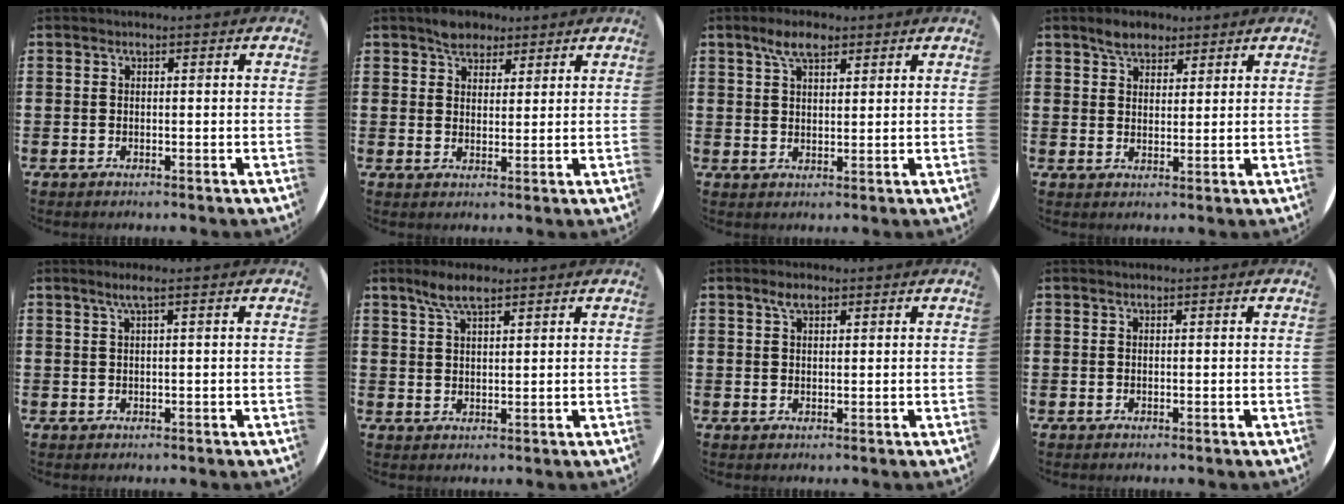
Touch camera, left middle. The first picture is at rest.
{"total": 3.3, "force": [2.7, 1.8, 0.5], "torque": [-0.008, 0.004, 0.052]}
{"total": 4.6, "force": [3.2, 1.8, 2.8], "torque": [-0.051, 0.004, 0.055]}
{"total": 3.5, "force": [2.9, 1.8, 0.9], "torque": [-0.015, 0.004, 0.054]}
{"total": 1.7, "force": [0.8, -0.1, 1.5], "torque": [-0.028, 0.002, 0.012]}
{"total": 4.5, "force": [3.2, 1.2, 2.9], "torque": [-0.063, 0.005, 0.057]}
{"total": 2.3, "force": [1.6, 1.0, 1.3], "torque": [-0.020, 0.003, 0.027]}
{"total": 0.0}